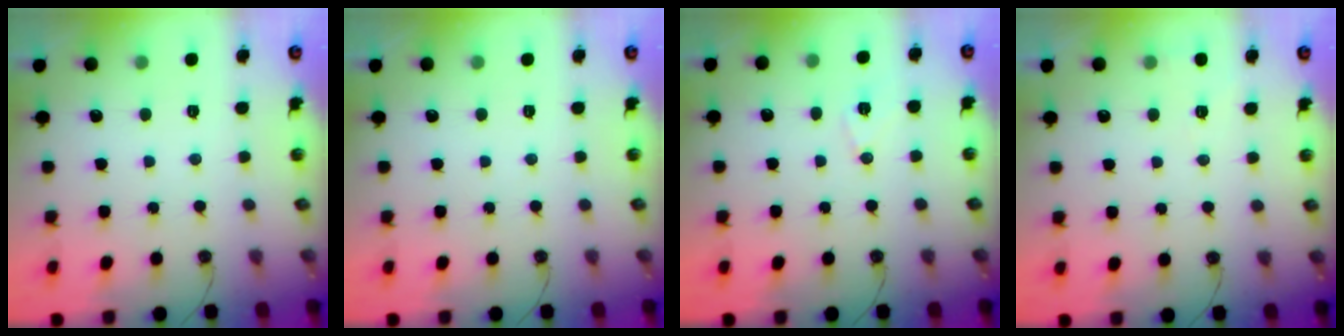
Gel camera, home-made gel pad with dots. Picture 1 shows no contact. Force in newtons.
{"total": 0.0}
{"total": 6.6, "press": 5.5, "slide": 3.6}
{"total": 2.7, "press": 2.6, "slide": 0.8}